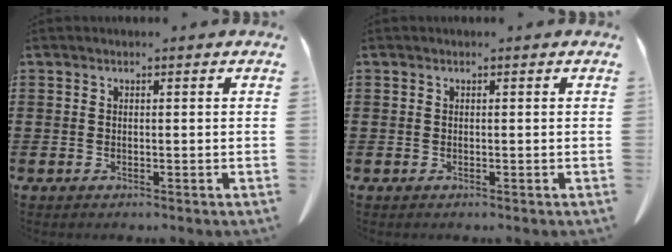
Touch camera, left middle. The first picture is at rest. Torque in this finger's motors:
{"motor_torque": [0.00, 0.00, 0.00, -0.01]}